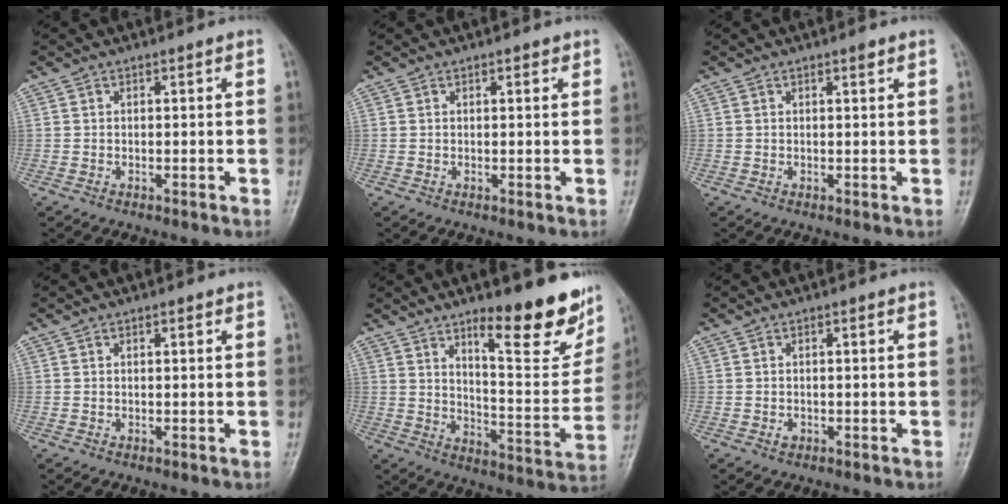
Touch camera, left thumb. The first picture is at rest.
{"total": 1.1, "force": [0.7, 0.5, 0.8], "torque": [-0.007, -0.001, 0.007]}
{"total": 1.1, "force": [0.7, 0.3, 0.8], "torque": [-0.012, -0.003, 0.011]}
{"total": 0.7, "force": [0.4, 0.2, 0.5], "torque": [-0.009, -0.001, 0.005]}
{"total": 18.7, "force": [11.9, 5.2, 13.5], "torque": [-0.134, -0.084, 0.177]}
{"total": 0.9, "force": [-0.2, 0.7, 0.5], "torque": [-0.003, 0.000, -0.003]}